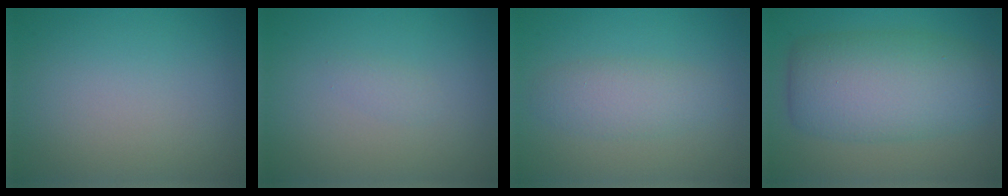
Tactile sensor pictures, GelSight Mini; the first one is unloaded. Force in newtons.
{"total": 0.8, "press": 0.8, "slide": 0.1}
{"total": 2.7, "press": 2.7, "slide": 0.1}
{"total": 8.3, "press": 8.3, "slide": 0.4}